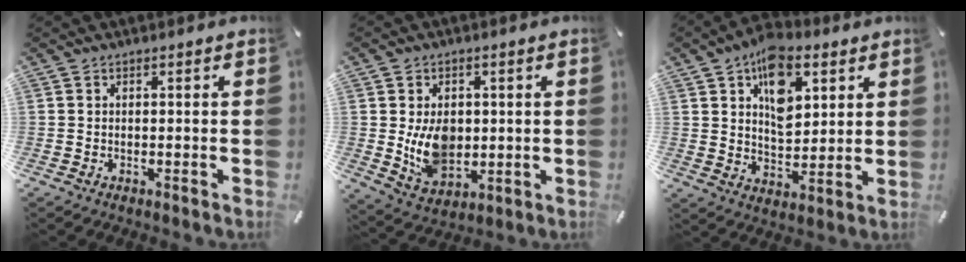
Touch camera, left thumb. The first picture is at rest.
{"total": 9.8, "force": [0.4, 7.7, 6.1], "torque": [-0.103, -0.006, 0.008]}
{"total": 12.8, "force": [6.3, 7.9, 7.9], "torque": [-0.115, -0.023, 0.111]}